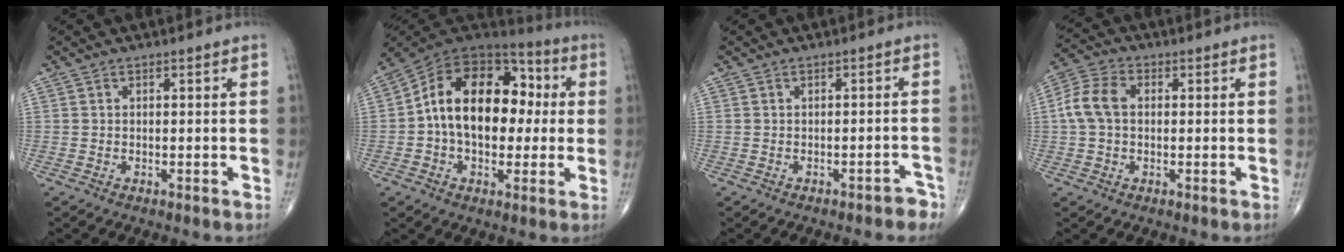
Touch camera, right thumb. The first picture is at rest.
{"total": 20.2, "force": [1.0, 13.0, 15.4], "torque": [-0.222, 0.041, 0.009]}
{"total": 2.9, "force": [-2.3, 1.0, 1.5], "torque": [-0.010, 0.019, -0.025]}
{"total": 7.3, "force": [0.5, 5.1, 5.2], "torque": [-0.110, 0.022, 0.003]}